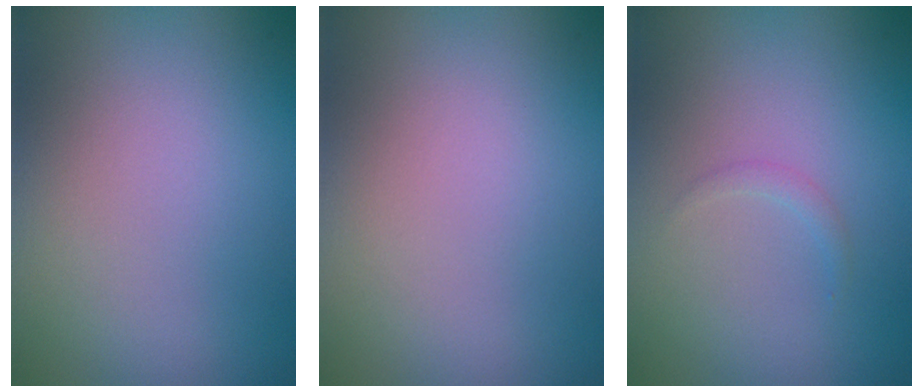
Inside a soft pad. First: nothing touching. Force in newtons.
{"total": 0.0}
{"total": 0.7, "press": 0.7, "slide": 0.1}